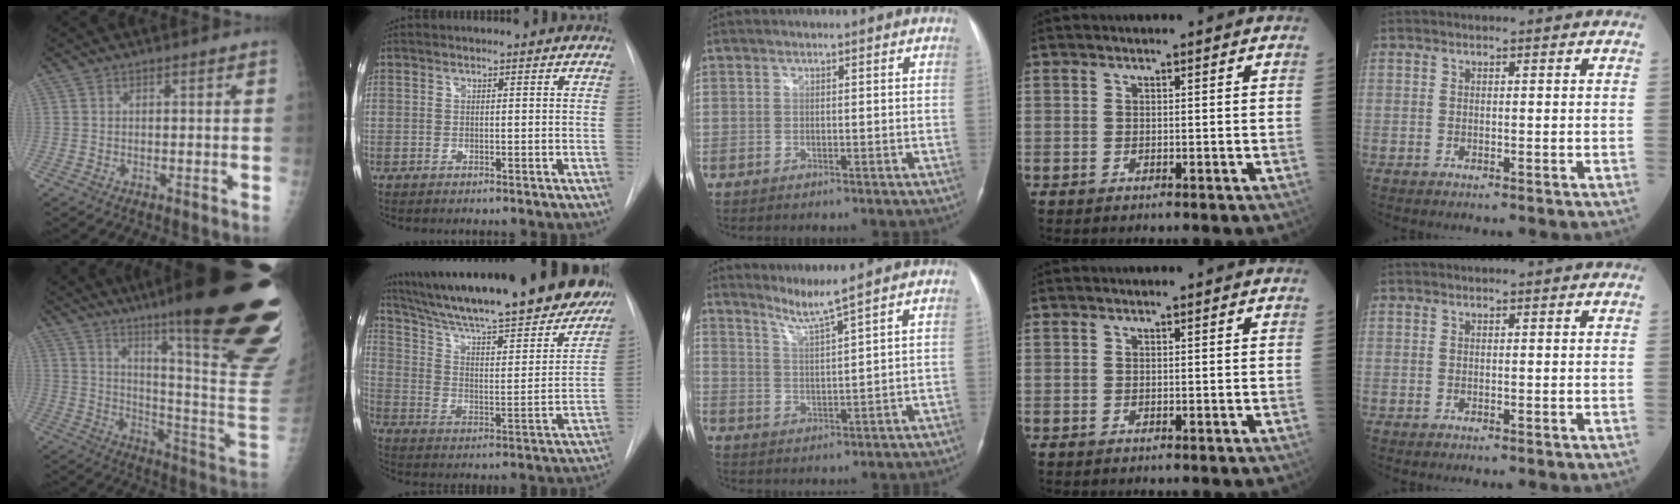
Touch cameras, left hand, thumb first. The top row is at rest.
{"thumb": {"total": 35.4, "force": [20.5, 5.1, 28.4], "torque": [-0.260, -0.083, 0.296]}, "index": {"total": 29.4, "force": [24.8, 4.5, 15.0], "torque": [-0.244, -0.044, 0.343]}, "middle": {"total": 4.2, "force": [3.5, -1.8, 1.5], "torque": [-0.035, -0.019, 0.074]}}